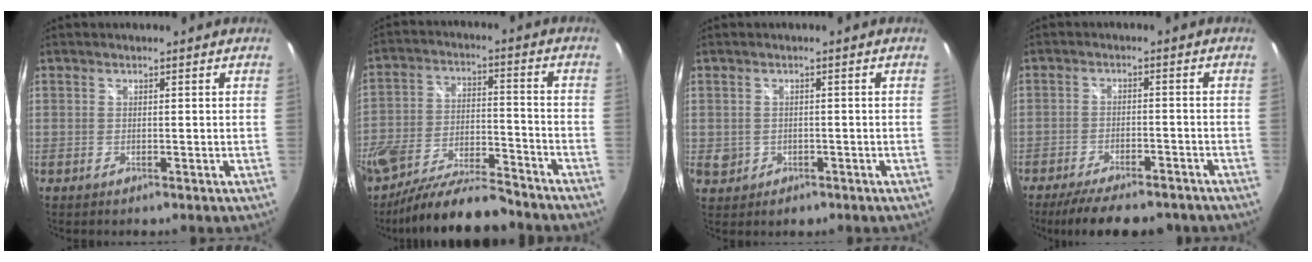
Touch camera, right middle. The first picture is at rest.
{"total": 16.7, "force": [-13.0, 4.9, 9.2], "torque": [-0.190, -0.037, -0.213]}
{"total": 3.8, "force": [-0.6, 3.5, 1.3], "torque": [-0.030, -0.001, -0.002]}
{"total": 13.1, "force": [-10.7, 3.8, 6.5], "torque": [-0.132, -0.021, -0.156]}